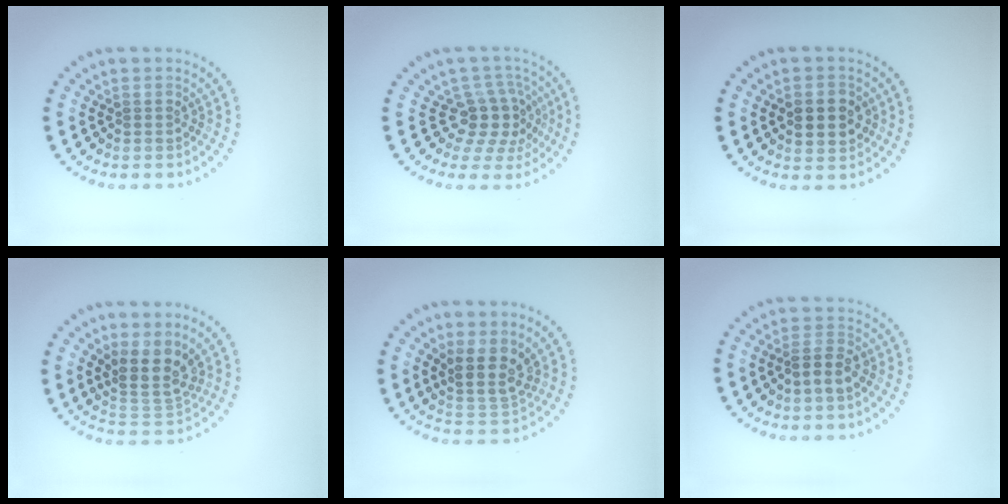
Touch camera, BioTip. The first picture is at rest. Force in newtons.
{"total": 3.8, "press": 2.9, "slide": 2.6}
{"total": 3.3, "press": 3.3, "slide": 0.1}
{"total": 3.9, "press": 3.1, "slide": 2.3}
{"total": 3.8, "press": 3.1, "slide": 2.1}
{"total": 2.6, "press": 2.5, "slide": 0.7}